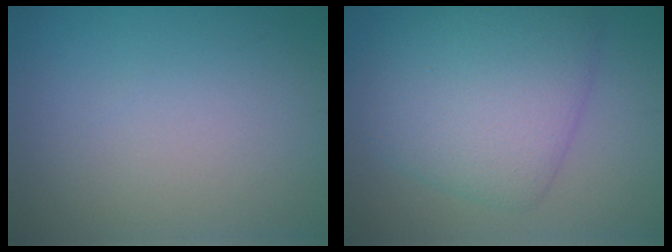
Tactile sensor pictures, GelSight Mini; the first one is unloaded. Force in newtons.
{"total": 7.1, "press": 7.1, "slide": 0.2}